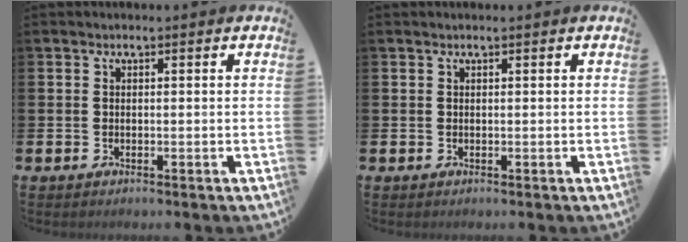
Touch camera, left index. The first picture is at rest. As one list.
[{"total": 0.0}]